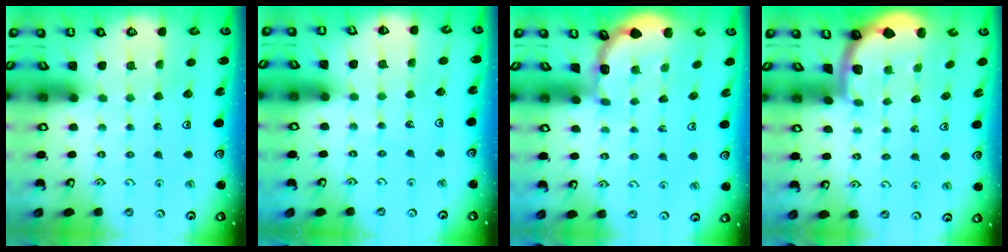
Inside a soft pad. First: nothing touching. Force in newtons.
{"total": 3.6, "press": 3.6, "slide": 0.4}
{"total": 1.6, "press": 1.6, "slide": 0.2}
{"total": 1.6, "press": 1.6, "slide": 0.1}